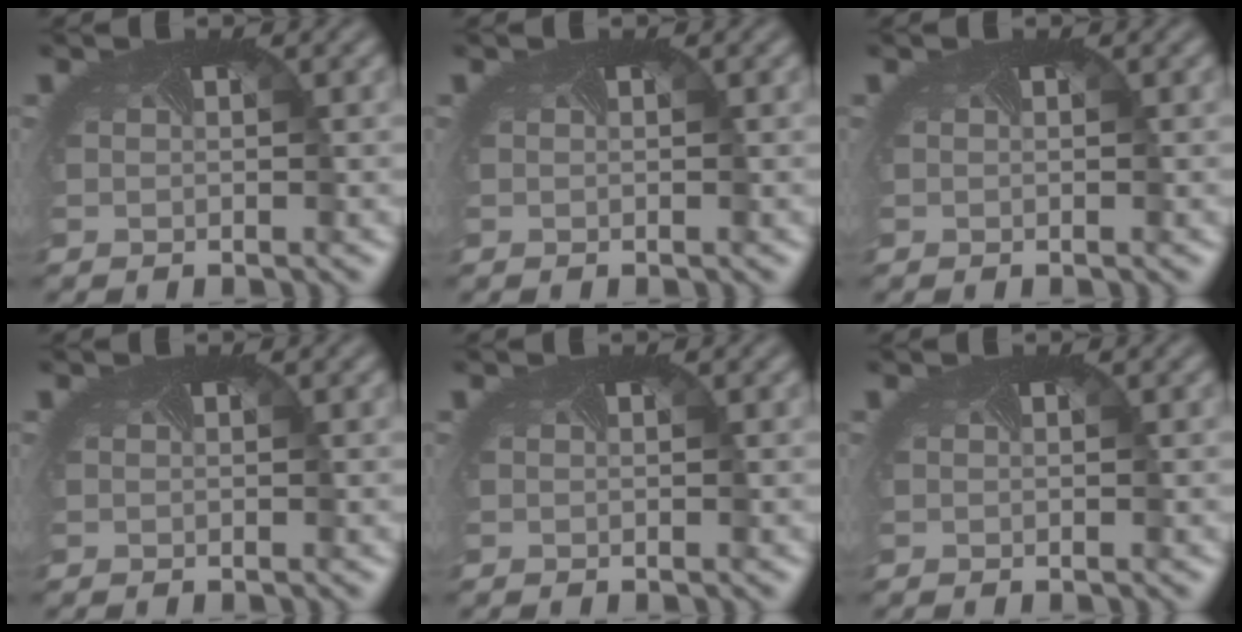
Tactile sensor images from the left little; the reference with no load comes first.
{"total": 0.0}
{"total": 0.0}
{"total": 0.0}
{"total": 0.0}
{"total": 0.0}